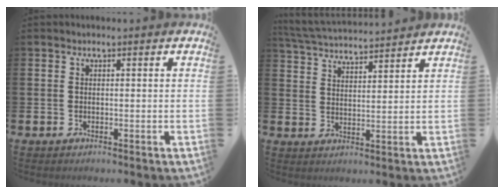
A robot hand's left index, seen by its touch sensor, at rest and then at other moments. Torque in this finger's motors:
{"motor_torque": [0.35, -0.49, 0.03, 0.05]}